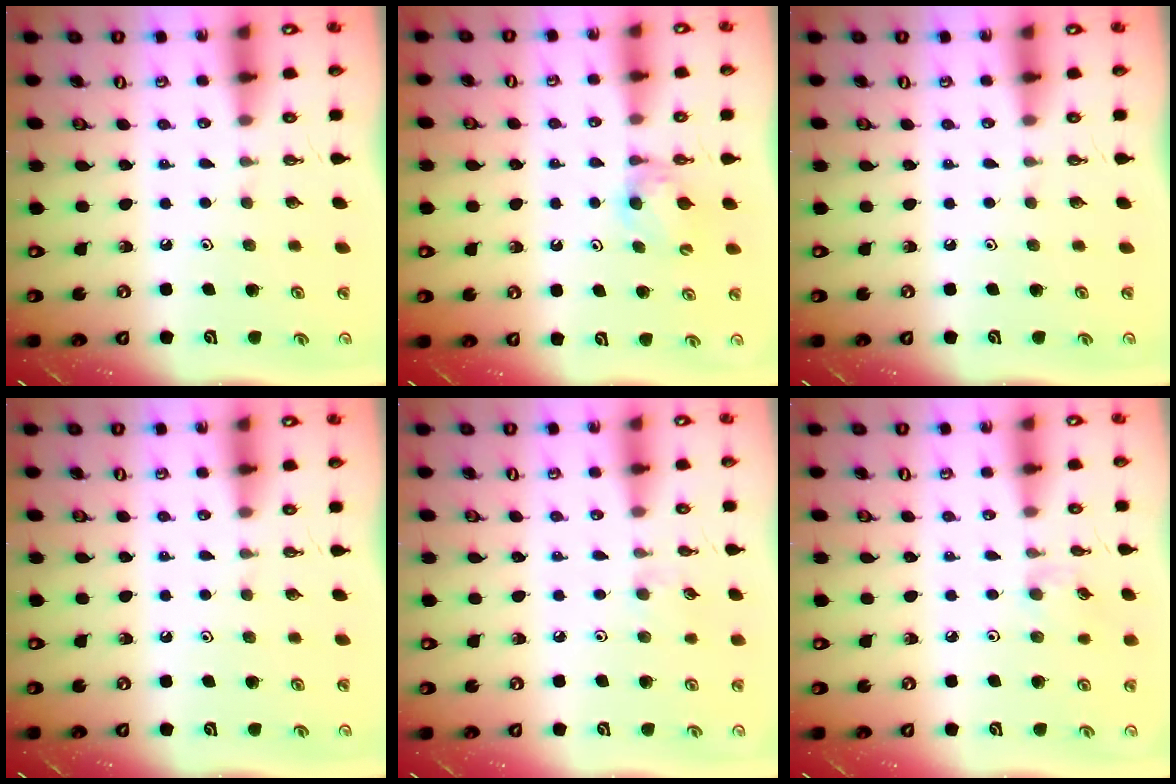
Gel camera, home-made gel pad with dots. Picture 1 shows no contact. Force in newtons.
{"total": 5.1, "press": 5.0, "slide": 0.6}
{"total": 0.0}
{"total": 0.0}
{"total": 4.3, "press": 4.3, "slide": 0.6}
{"total": 4.0, "press": 3.9, "slide": 0.6}